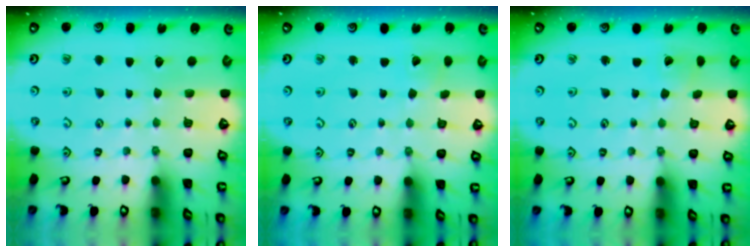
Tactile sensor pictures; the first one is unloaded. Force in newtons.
{"total": 2.3, "press": 2.3, "slide": 0.3}
{"total": 0.0}